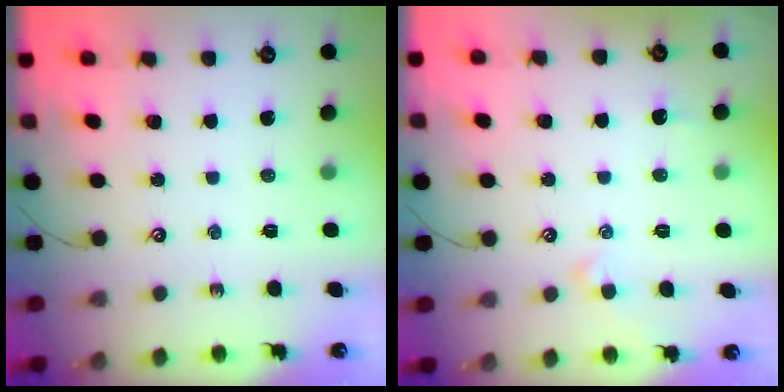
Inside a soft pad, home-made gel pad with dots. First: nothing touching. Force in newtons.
{"total": 0.8, "press": 0.7, "slide": 0.5}